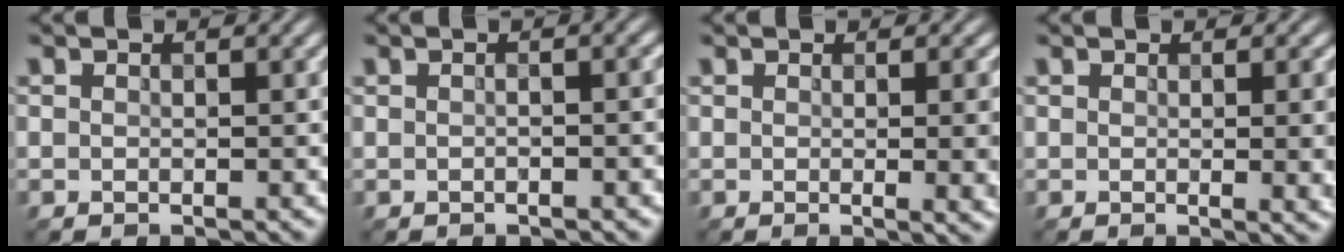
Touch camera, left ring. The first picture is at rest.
{"total": 3.3, "force": [0.2, 1.5, 2.9], "torque": [-0.008, 0.013, -0.016]}
{"total": 6.4, "force": [-0.2, 2.6, 5.9], "torque": [-0.040, -0.007, 0.007]}
{"total": 5.6, "force": [0.0, 2.2, 5.1], "torque": [-0.037, -0.007, 0.011]}